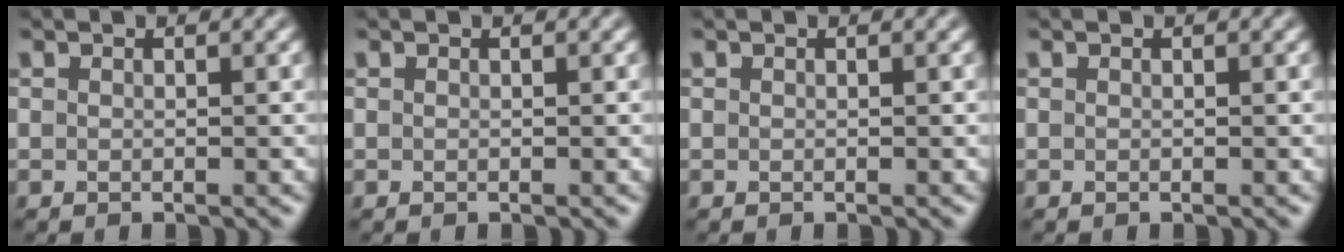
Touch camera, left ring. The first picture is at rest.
{"total": 0.0}
{"total": 0.0}
{"total": 0.0}